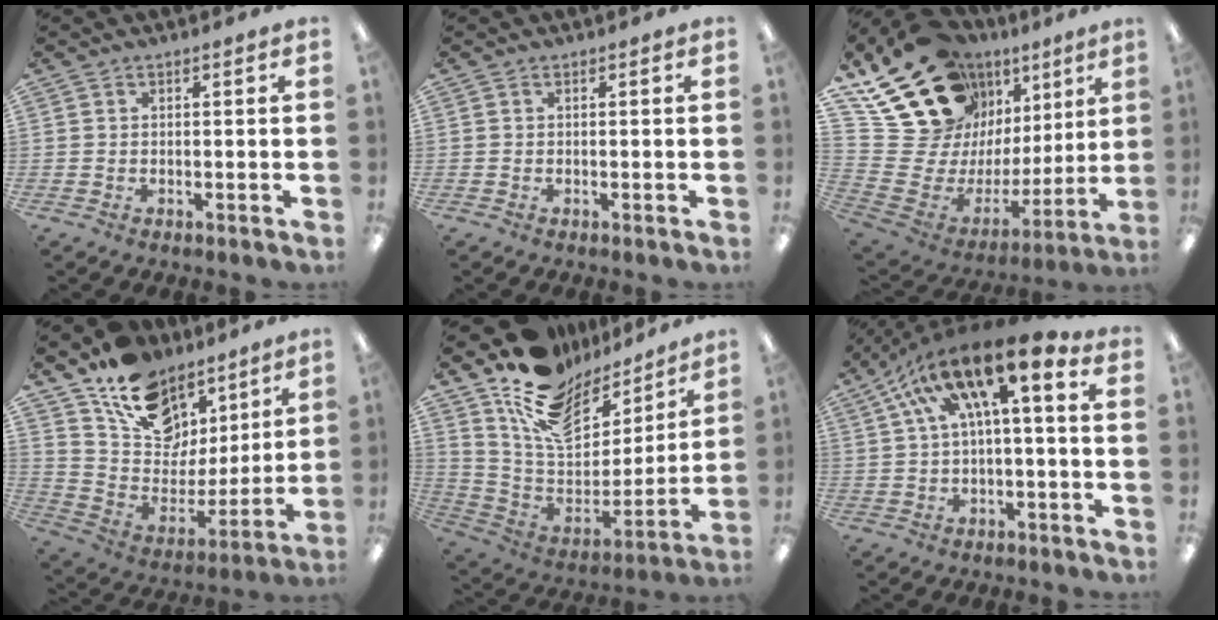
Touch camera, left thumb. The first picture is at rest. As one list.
[{"total": 0.0}, {"total": 23.8, "force": [15.6, 15.5, 9.1], "torque": [-0.137, -0.112, 0.326]}, {"total": 15.3, "force": [9.7, 10.2, 5.9], "torque": [-0.107, -0.068, 0.182]}, {"total": 15.9, "force": [11.4, 8.5, 7.1], "torque": [-0.142, -0.085, 0.206]}, {"total": 14.8, "force": [6.3, 4.0, 12.8], "torque": [-0.234, -0.030, 0.097]}]